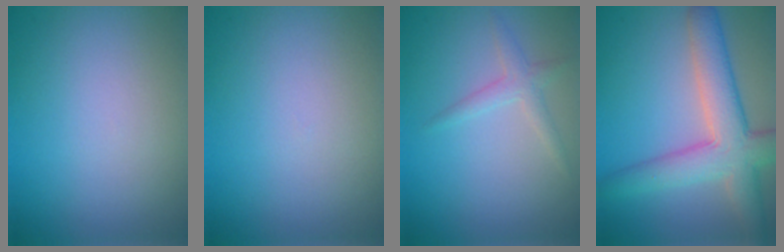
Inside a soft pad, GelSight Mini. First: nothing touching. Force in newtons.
{"total": 0.0}
{"total": 1.6, "press": 1.6, "slide": 0.0}
{"total": 6.8, "press": 6.8, "slide": 0.5}